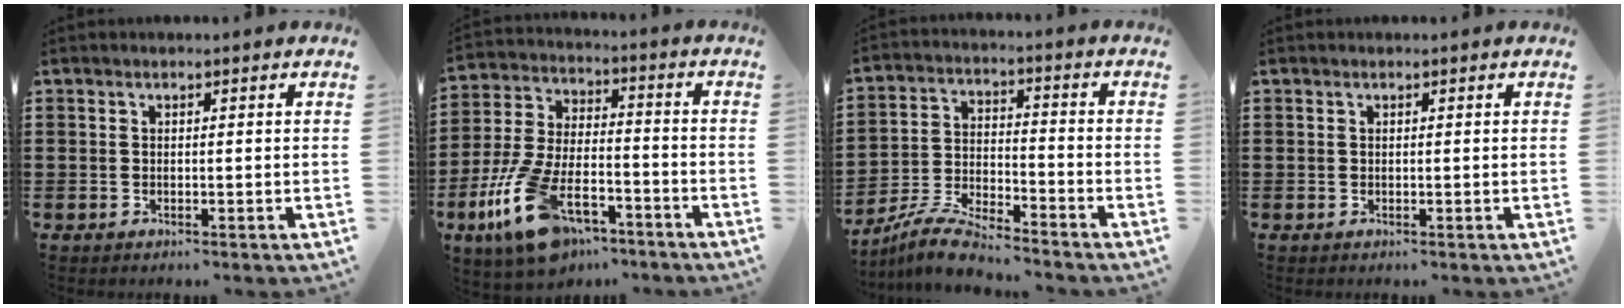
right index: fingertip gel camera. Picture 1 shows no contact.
{"total": 13.6, "force": [-8.1, 5.7, 9.2], "torque": [-0.212, 0.015, -0.154]}
{"total": 6.9, "force": [-6.5, 0.4, 2.2], "torque": [-0.058, 0.001, -0.130]}
{"total": 0.0}